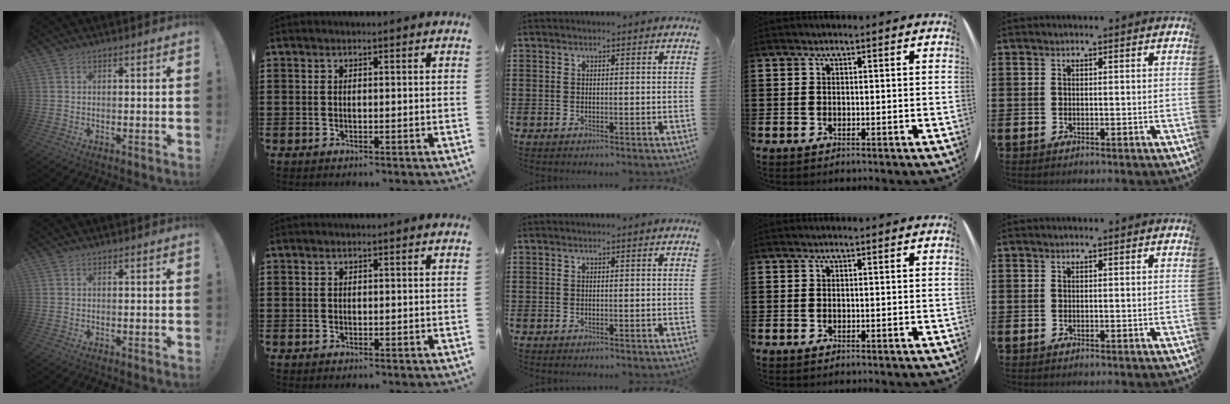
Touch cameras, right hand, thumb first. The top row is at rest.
{}